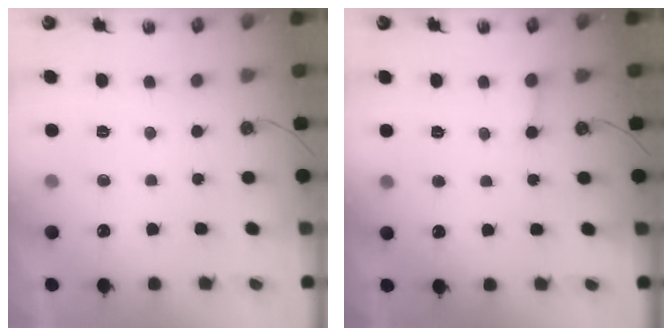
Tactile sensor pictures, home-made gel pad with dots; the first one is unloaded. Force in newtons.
{"total": 2.8, "press": 2.8, "slide": 0.4}